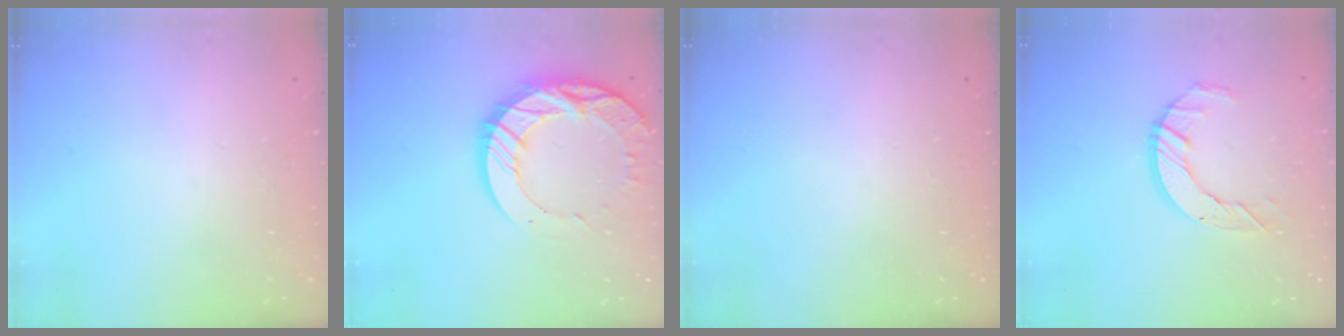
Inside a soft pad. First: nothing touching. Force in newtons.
{"total": 16.6, "press": 16.5, "slide": 1.3}
{"total": 0.0}
{"total": 5.8, "press": 5.8, "slide": 0.4}